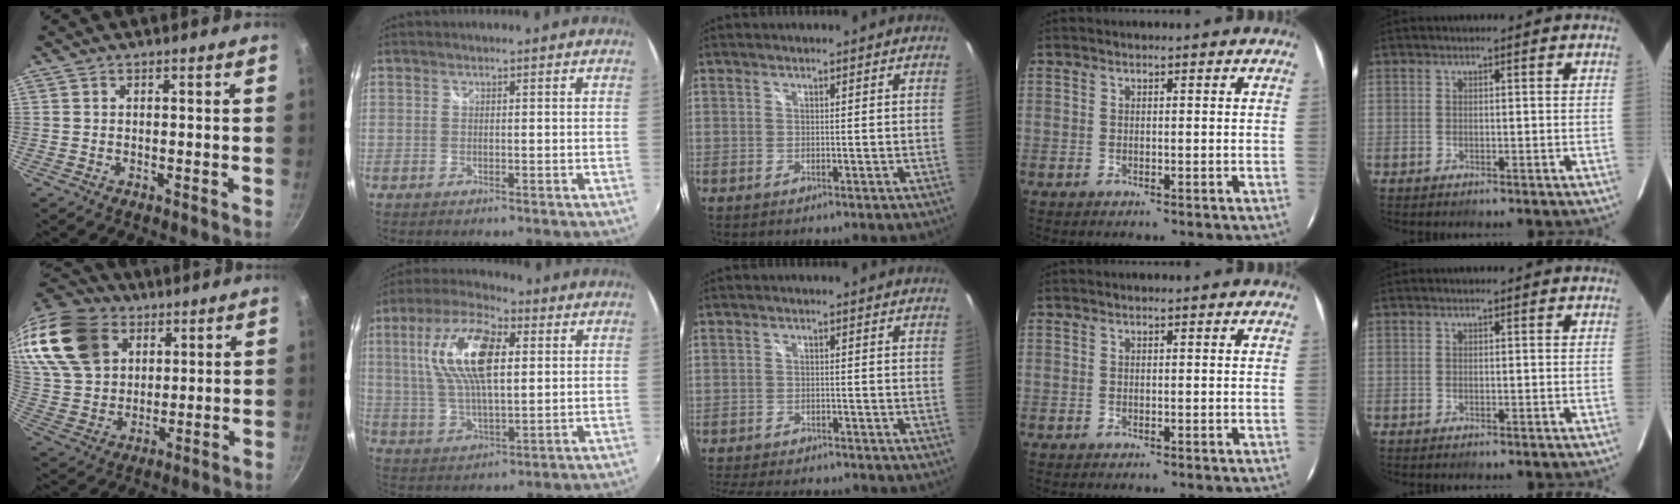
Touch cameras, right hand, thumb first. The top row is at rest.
{"thumb": {"total": 21.3, "force": [10.8, 15.0, 10.6], "torque": [-0.202, -0.019, 0.213]}, "index": {"total": 15.8, "force": [4.2, 6.6, 13.7], "torque": [-0.265, 0.020, 0.077]}, "middle": {"total": 11.6, "force": [-10.3, 3.0, 4.5], "torque": [-0.108, -0.016, -0.156]}}